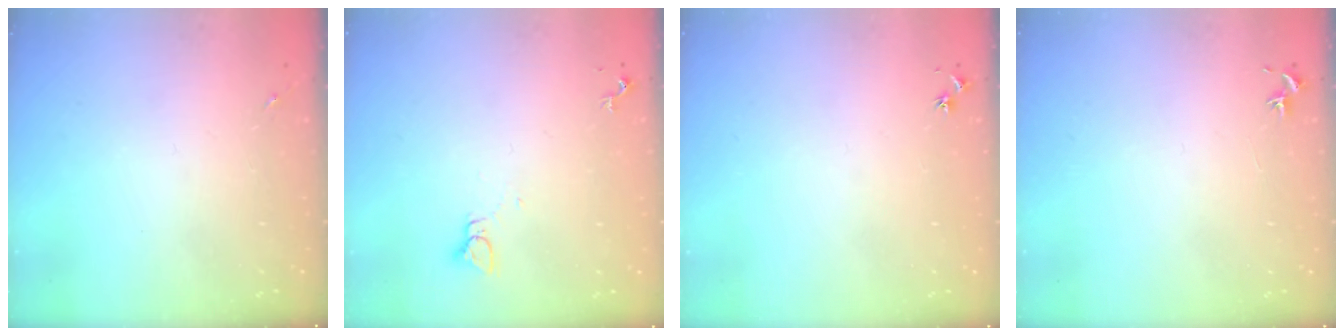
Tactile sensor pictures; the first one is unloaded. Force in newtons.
{"total": 2.2, "press": 2.2, "slide": 0.1}
{"total": 3.0, "press": 2.9, "slide": 0.4}
{"total": 0.8, "press": 0.7, "slide": 0.3}